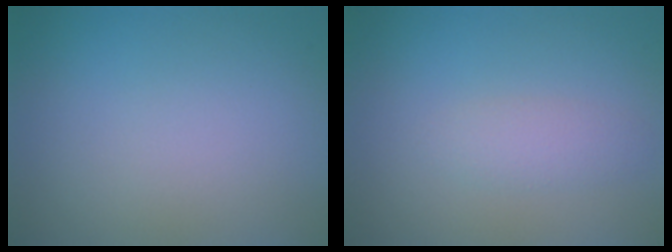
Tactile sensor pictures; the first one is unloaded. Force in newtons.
{"total": 1.7, "press": 1.7, "slide": 0.0}